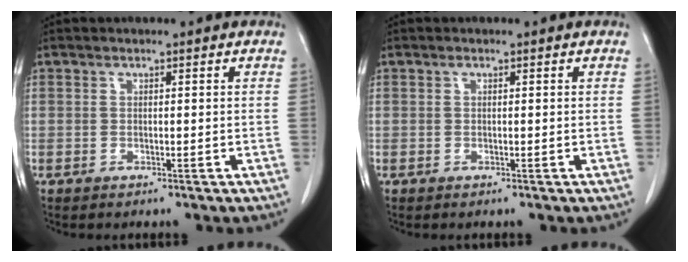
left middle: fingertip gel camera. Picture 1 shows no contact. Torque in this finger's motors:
{"motor_torque": [0.22, -0.03, -0.07, -0.01]}